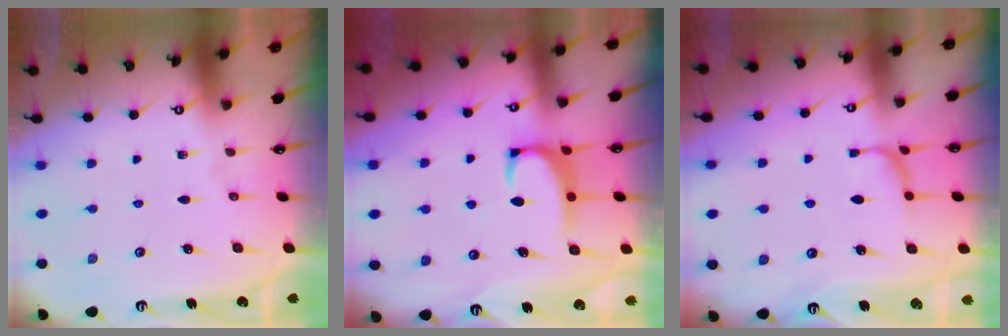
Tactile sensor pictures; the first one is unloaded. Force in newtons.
{"total": 2.6, "press": 2.5, "slide": 0.7}
{"total": 0.9, "press": 0.4, "slide": 0.8}